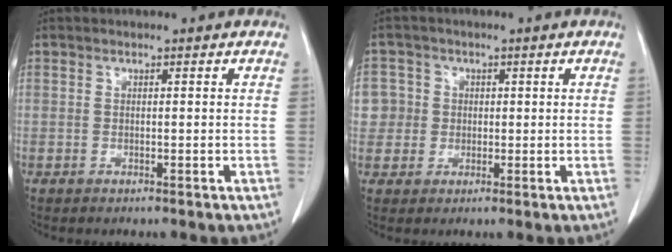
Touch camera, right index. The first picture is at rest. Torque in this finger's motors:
{"motor_torque": [0.22, 0.20, 0.12, 0.04]}